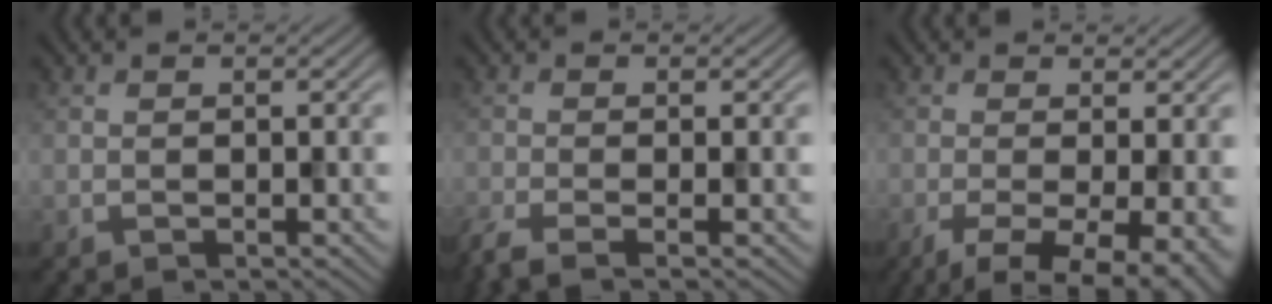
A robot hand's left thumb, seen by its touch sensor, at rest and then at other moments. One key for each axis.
{"total": 3.7, "fx": -2.4, "fy": 0.7, "fz": 2.7, "tx": -0.046, "ty": -0.006, "tz": -0.056}
{"total": 8.4, "fx": -3.5, "fy": 2.6, "fz": 7.1, "tx": -0.129, "ty": -0.020, "tz": -0.053}